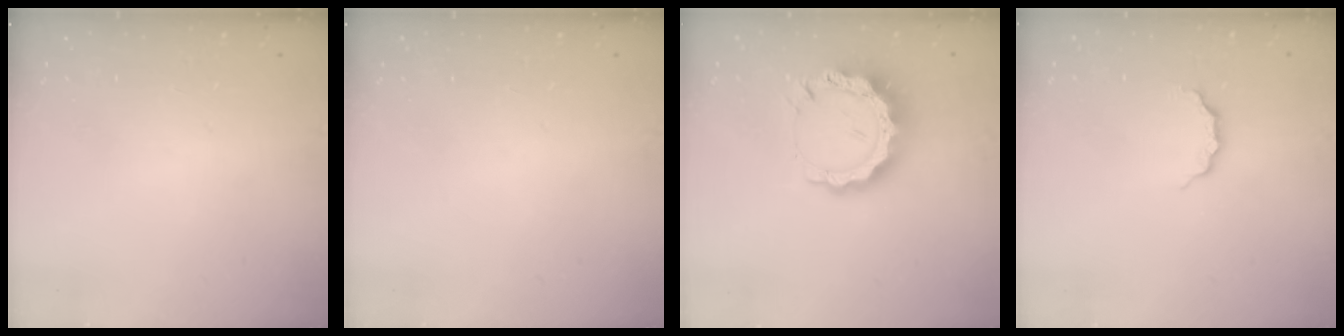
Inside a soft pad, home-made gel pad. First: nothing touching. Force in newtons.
{"total": 0.0}
{"total": 14.7, "press": 14.6, "slide": 1.2}
{"total": 2.7, "press": 2.6, "slide": 0.3}